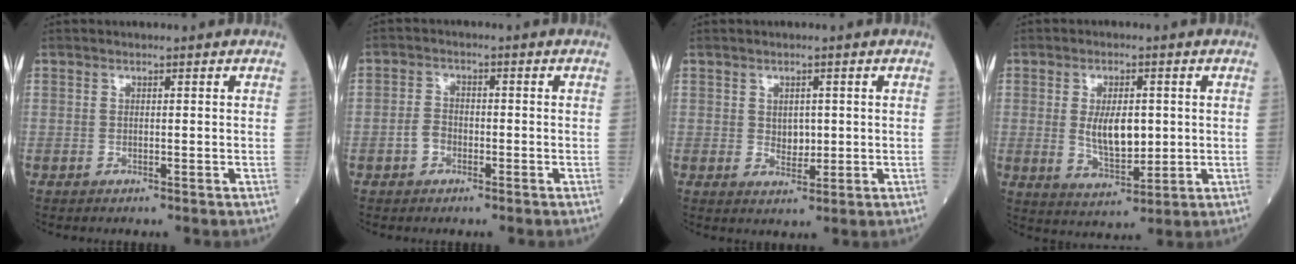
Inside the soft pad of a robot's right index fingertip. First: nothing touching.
{"total": 2.7, "force": [-1.3, 1.9, 1.4], "torque": [-0.024, 0.007, -0.026]}
{"total": 2.6, "force": [0.3, 1.8, 1.9], "torque": [-0.025, -0.004, 0.008]}
{"total": 7.5, "force": [0.5, 3.2, 6.7], "torque": [-0.124, -0.007, 0.016]}